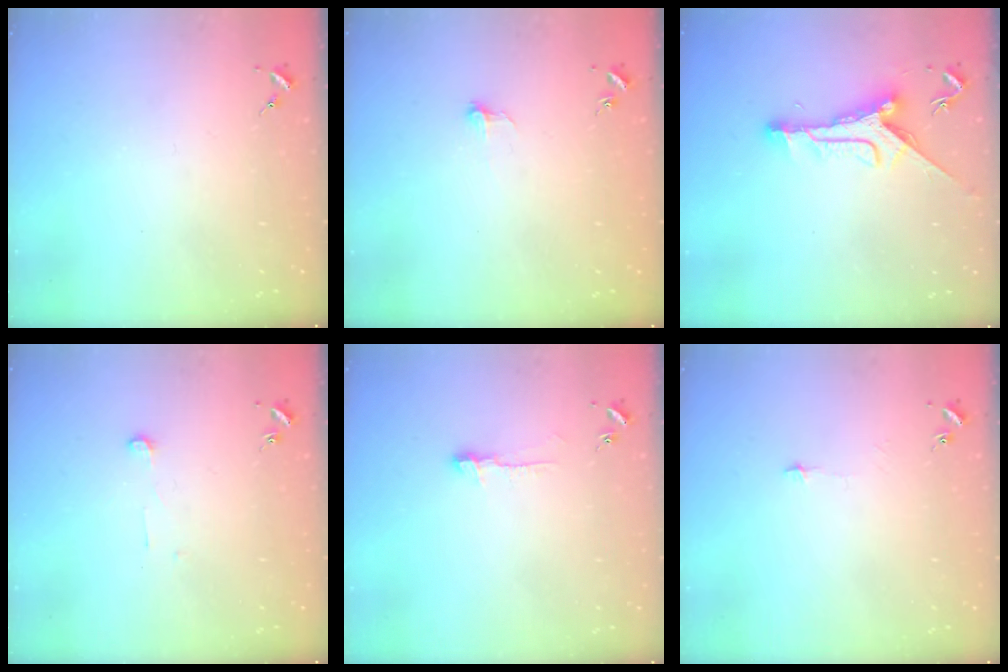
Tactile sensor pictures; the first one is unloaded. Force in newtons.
{"total": 4.1, "press": 4.0, "slide": 0.3}
{"total": 11.1, "press": 11.0, "slide": 0.6}
{"total": 3.7, "press": 3.7, "slide": 0.3}
{"total": 5.6, "press": 5.6, "slide": 0.6}
{"total": 2.7, "press": 2.6, "slide": 0.3}